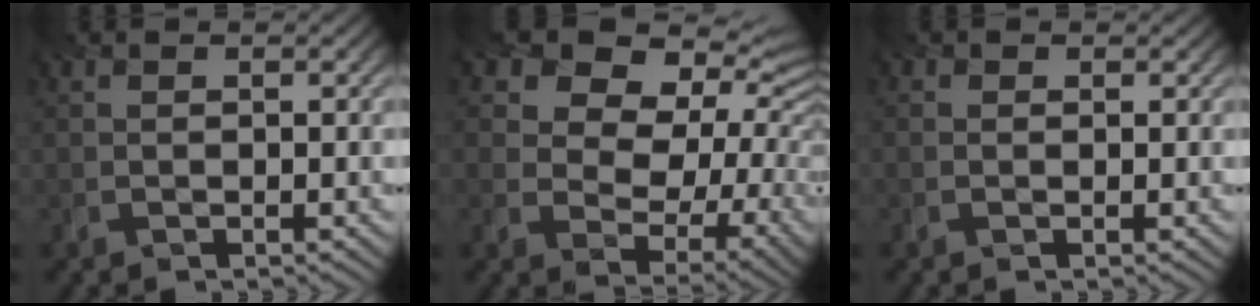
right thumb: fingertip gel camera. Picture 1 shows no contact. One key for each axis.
{"total": 15.7, "fx": 7.2, "fy": 10.5, "fz": 9.3, "tx": -0.175, "ty": 0.036, "tz": 0.124}
{"total": 0.0}